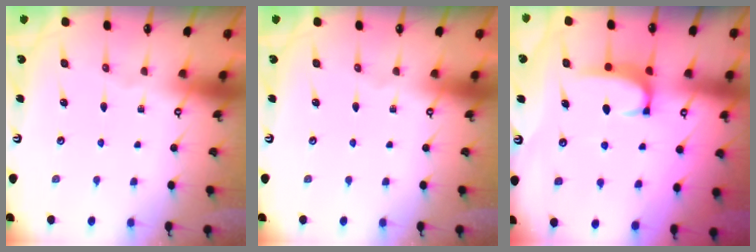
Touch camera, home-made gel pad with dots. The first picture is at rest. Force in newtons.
{"total": 0.0}
{"total": 1.7, "press": 1.6, "slide": 0.5}